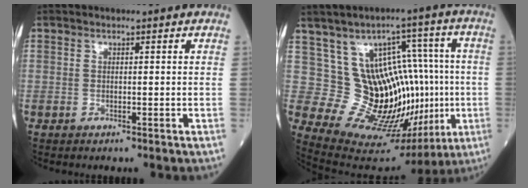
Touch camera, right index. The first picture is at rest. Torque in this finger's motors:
{"motor_torque": [1.04, 0.65, 0.22, 0.05]}